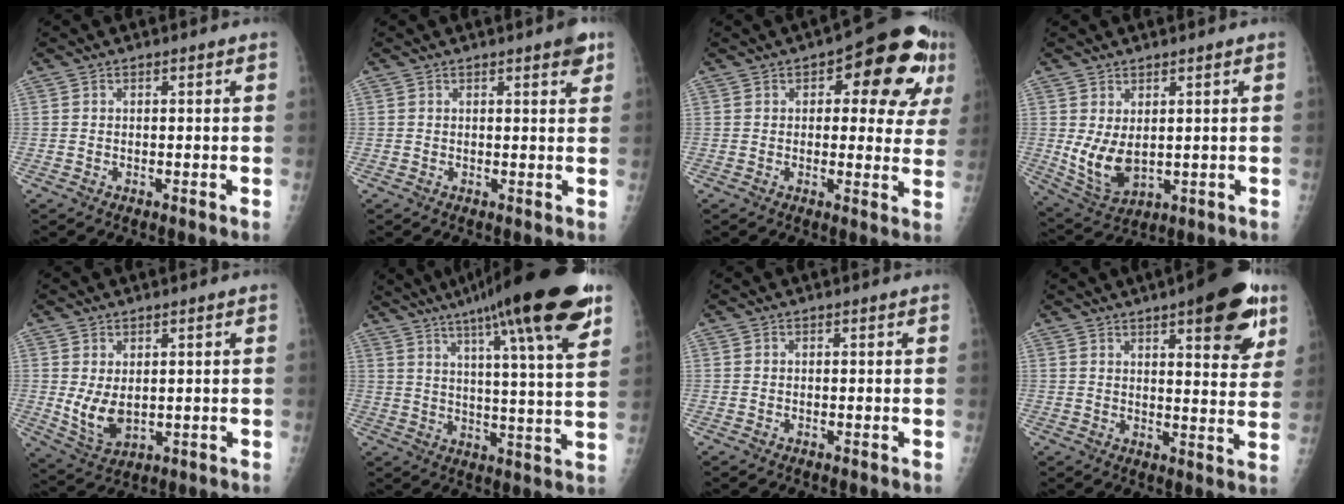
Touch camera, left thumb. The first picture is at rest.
{"total": 3.0, "force": [1.8, 0.7, 2.3], "torque": [-0.021, -0.007, 0.020]}
{"total": 15.4, "force": [5.7, 7.0, 12.5], "torque": [-0.110, 0.008, 0.060]}
{"total": 7.9, "force": [0.8, 4.8, 6.2], "torque": [-0.106, -0.020, 0.035]}
{"total": 6.3, "force": [0.6, 3.9, 4.9], "torque": [-0.079, -0.017, 0.029]}
{"total": 24.7, "force": [15.2, 3.1, 19.2], "torque": [-0.281, -0.033, 0.217]}
{"total": 0.0}
{"total": 16.0, "force": [8.6, 4.9, 12.6], "torque": [-0.130, -0.031, 0.110]}